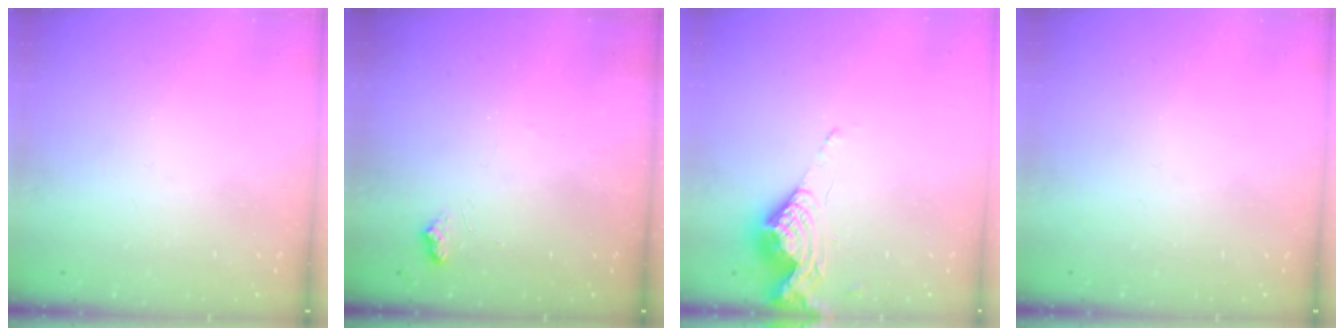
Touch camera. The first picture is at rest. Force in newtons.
{"total": 6.1, "press": 6.0, "slide": 0.7}
{"total": 9.4, "press": 9.4, "slide": 0.4}
{"total": 0.0}